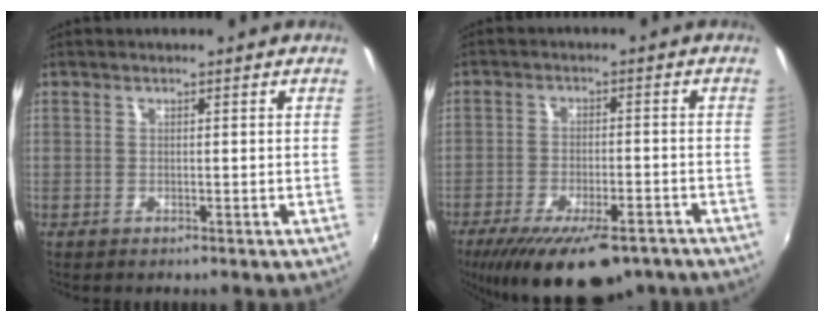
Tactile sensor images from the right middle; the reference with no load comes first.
{"total": 18.0, "force": [-12.7, 6.9, 10.8], "torque": [-0.210, -0.039, -0.183]}